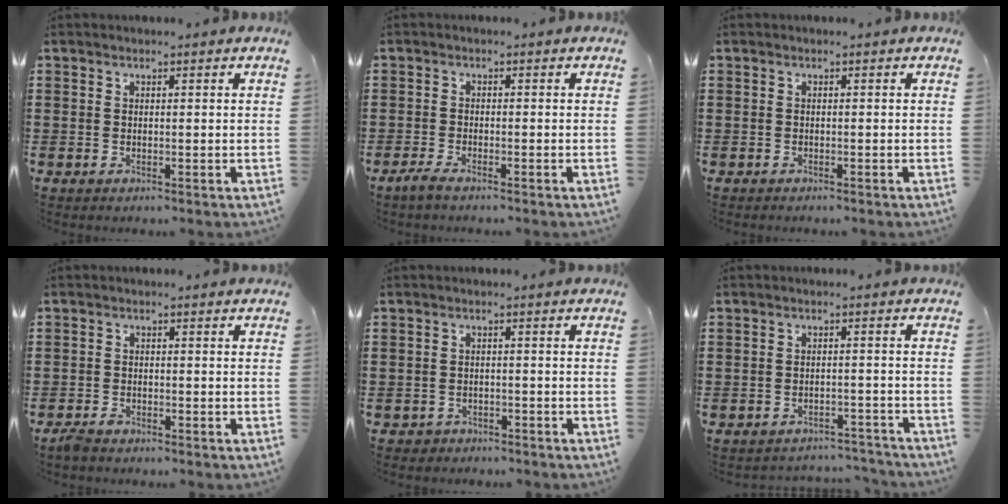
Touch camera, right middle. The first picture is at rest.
{"total": 1.8, "force": [-1.4, 0.3, 1.0], "torque": [-0.025, 0.001, -0.031]}
{"total": 0.6, "force": [-0.5, 0.1, -0.1], "torque": [0.000, 0.002, -0.012]}
{"total": 1.5, "force": [-1.3, 0.4, 0.7], "torque": [-0.024, -0.004, -0.028]}
{"total": 1.7, "force": [-1.5, 0.7, -0.2], "torque": [-0.003, 0.004, -0.036]}
{"total": 3.0, "force": [-2.9, 0.4, 0.0], "torque": [-0.006, 0.001, -0.063]}